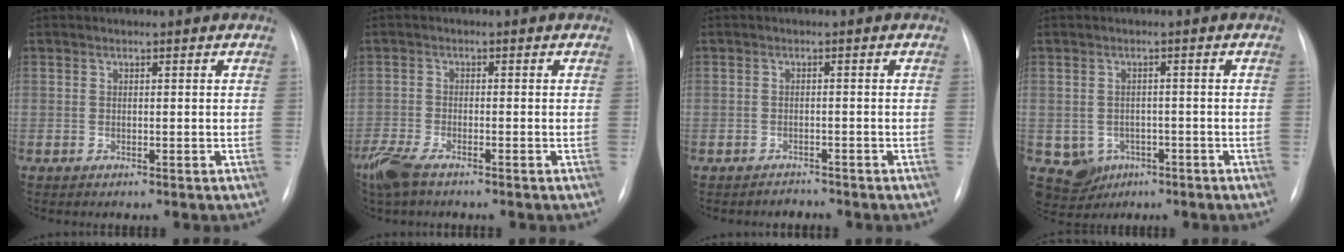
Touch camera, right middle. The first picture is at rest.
{"total": 5.5, "force": [-4.2, 1.5, 3.3], "torque": [-0.076, -0.014, -0.080]}
{"total": 1.6, "force": [-1.4, 0.6, -0.6], "torque": [0.009, -0.002, -0.023]}
{"total": 5.0, "force": [-1.9, 4.5, 0.8], "torque": [-0.016, 0.007, -0.020]}